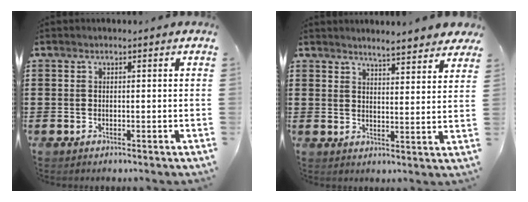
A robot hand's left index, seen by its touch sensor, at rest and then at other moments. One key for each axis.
{"total": 4.2, "fx": 4.1, "fy": -0.3, "fz": 0.7, "tx": -0.030, "ty": -0.018, "tz": 0.073}